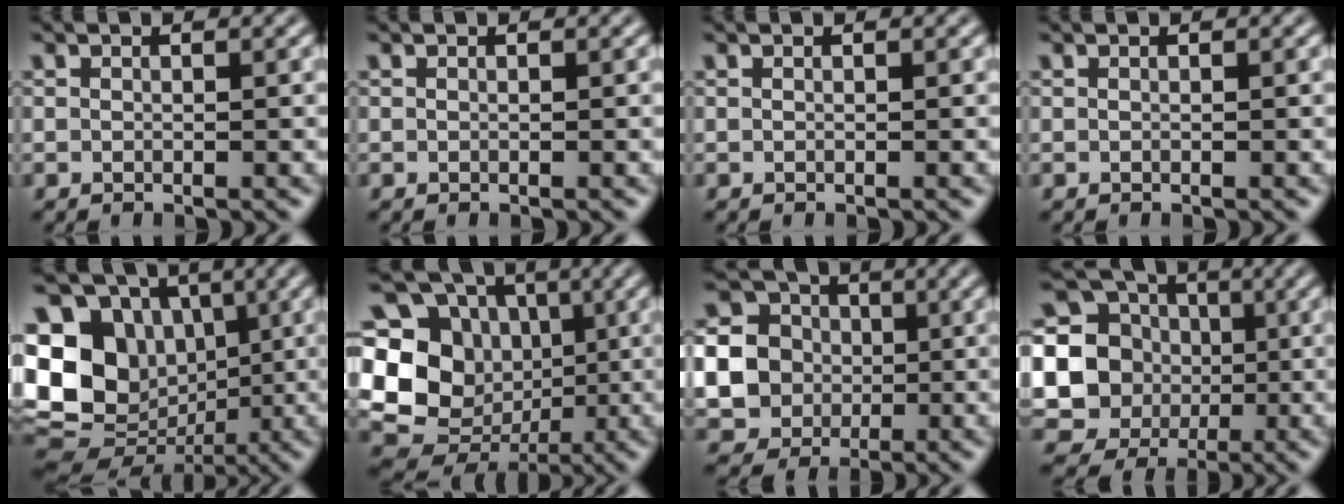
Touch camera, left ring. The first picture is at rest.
{"total": 0.0}
{"total": 0.0}
{"total": 0.0}
{"total": 15.8, "force": [0.7, 13.2, 8.6], "torque": [-0.182, 0.010, -0.003]}
{"total": 14.5, "force": [0.0, 12.6, 7.0], "torque": [-0.160, 0.011, -0.013]}
{"total": 13.6, "force": [-0.5, 12.9, 4.3], "torque": [-0.143, -0.009, -0.025]}
{"total": 18.9, "force": [0.9, 17.9, 6.1], "torque": [-0.165, -0.001, -0.012]}